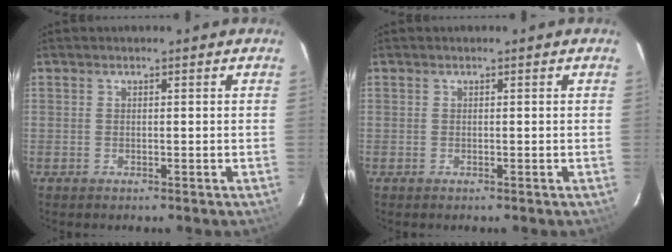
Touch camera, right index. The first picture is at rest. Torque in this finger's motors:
{"motor_torque": [0.00, 0.00, 0.01, 0.01]}